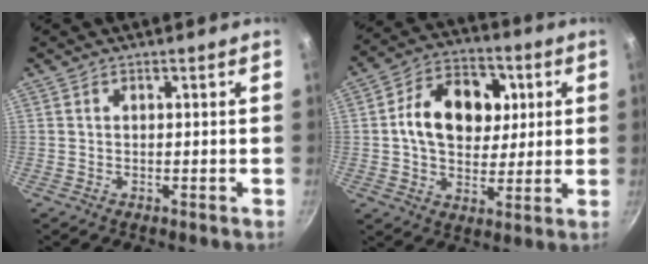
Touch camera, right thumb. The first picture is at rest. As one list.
[{"total": 15.7, "force": [2.4, 11.2, 10.7], "torque": [-0.136, 0.012, 0.035]}]